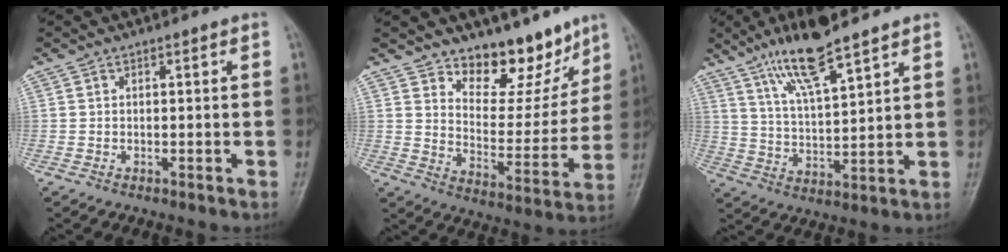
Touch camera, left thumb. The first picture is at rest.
{"total": 13.2, "force": [10.4, 6.3, 5.0], "torque": [-0.014, -0.082, 0.167]}
{"total": 11.6, "force": [8.2, 2.2, 8.0], "torque": [-0.143, -0.042, 0.158]}